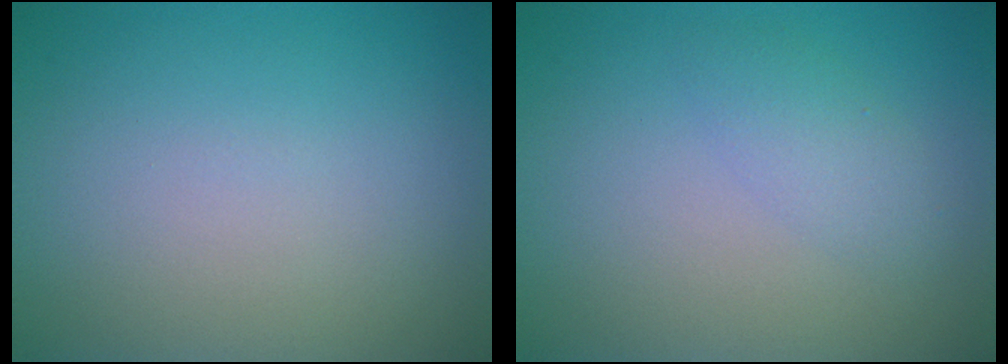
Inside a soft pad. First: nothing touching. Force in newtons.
{"total": 1.9, "press": 1.9, "slide": 0.0}